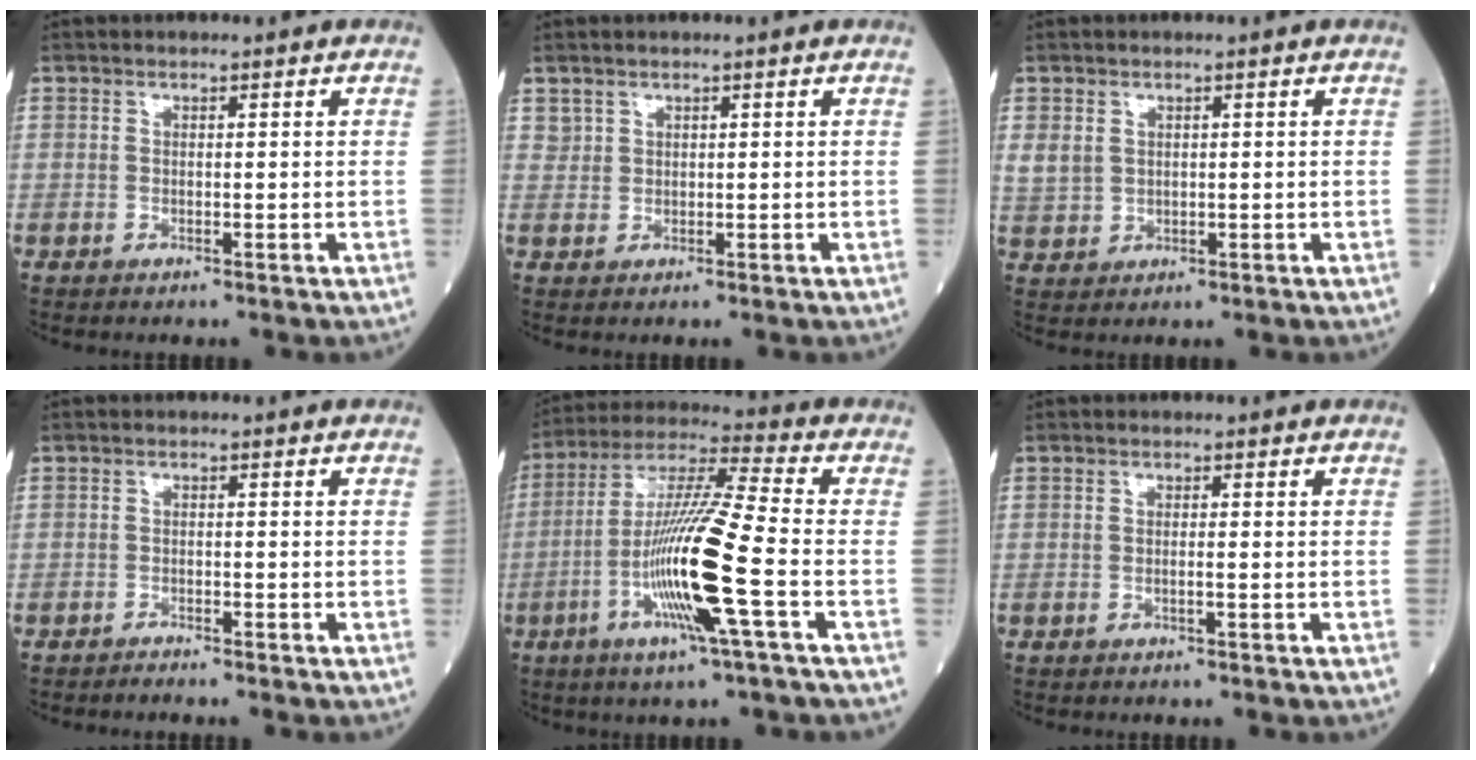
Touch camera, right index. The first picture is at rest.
{"total": 1.0, "force": [0.7, 0.7, -0.1], "torque": [0.008, 0.005, 0.012]}
{"total": 4.8, "force": [1.4, 4.2, 2.0], "torque": [-0.055, 0.005, 0.042]}
{"total": 1.1, "force": [-1.0, -0.2, 0.0], "torque": [-0.007, -0.005, -0.017]}
{"total": 15.3, "force": [-4.3, -0.6, 14.6], "torque": [-0.291, -0.008, -0.090]}
{"total": 0.7, "force": [-0.2, -0.1, 0.7], "torque": [-0.014, 0.000, -0.004]}